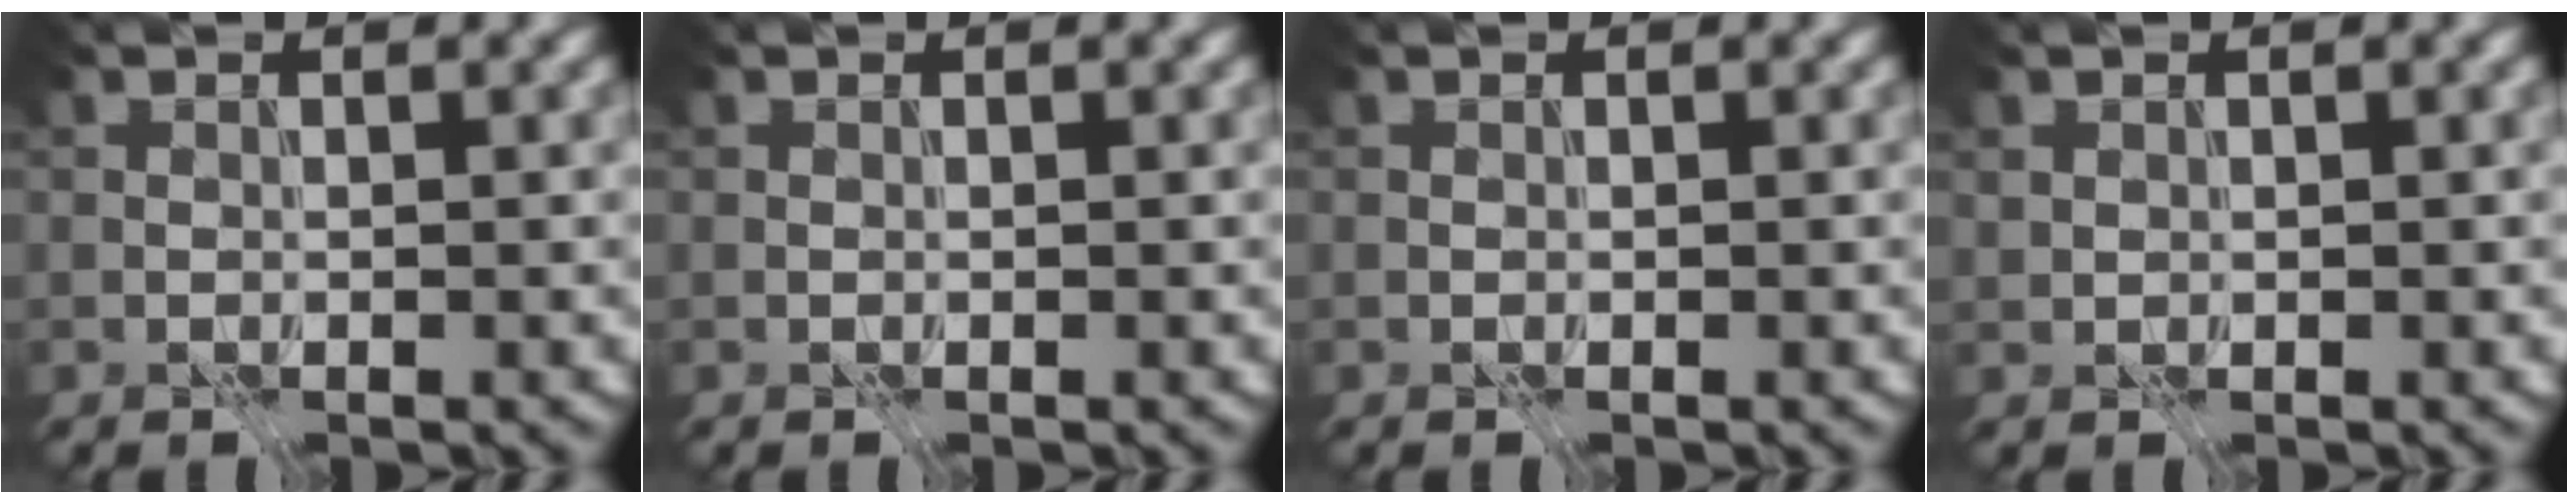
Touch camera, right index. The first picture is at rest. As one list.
[{"total": 0.0}, {"total": 0.0}, {"total": 0.6, "force": [0.3, 0.5, 0.1], "torque": [-0.009, -0.003, 0.007]}]